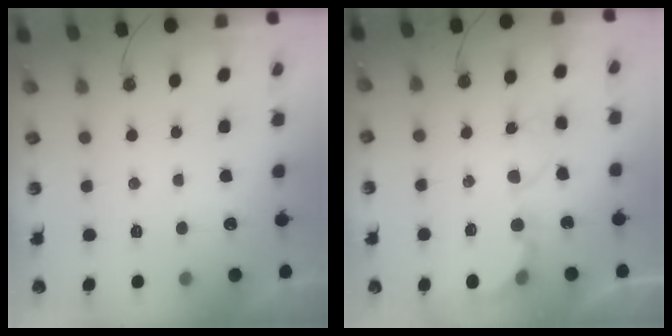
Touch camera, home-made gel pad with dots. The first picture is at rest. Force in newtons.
{"total": 6.0, "press": 6.0, "slide": 0.6}